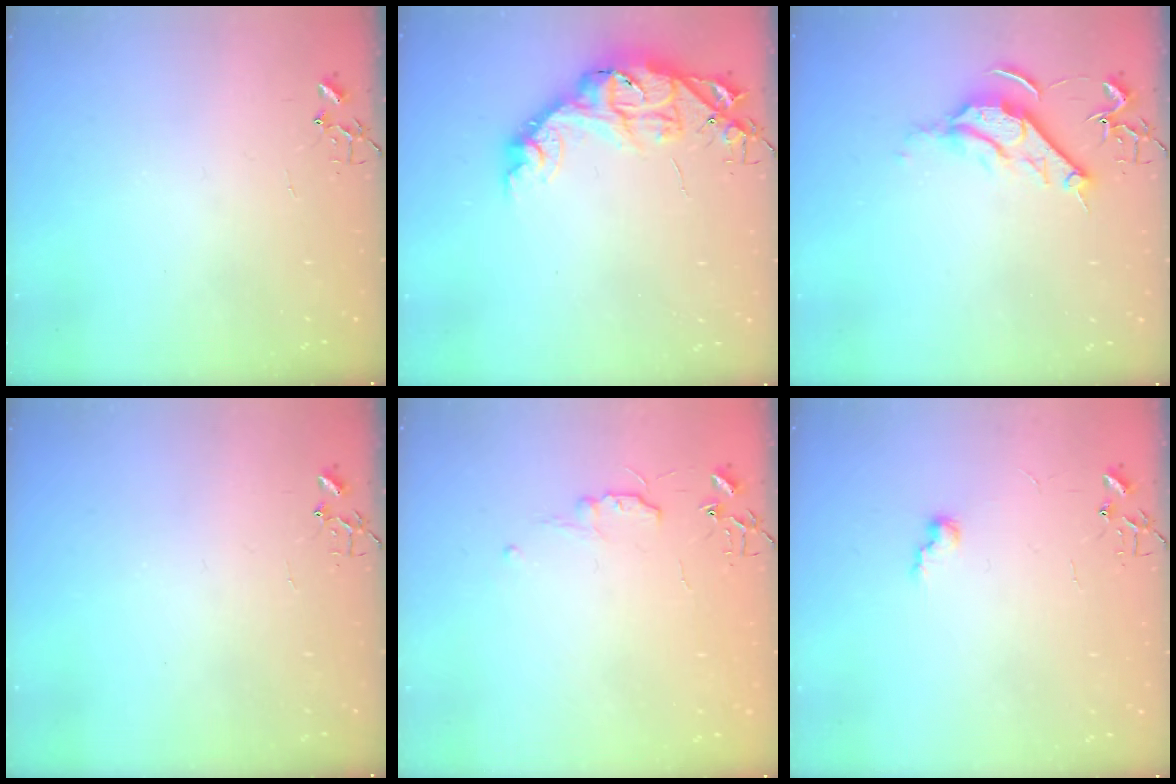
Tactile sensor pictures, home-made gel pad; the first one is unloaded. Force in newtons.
{"total": 12.7, "press": 12.7, "slide": 0.9}
{"total": 10.1, "press": 10.0, "slide": 1.1}
{"total": 0.0}
{"total": 5.0, "press": 4.9, "slide": 0.6}
{"total": 6.2, "press": 6.2, "slide": 0.7}